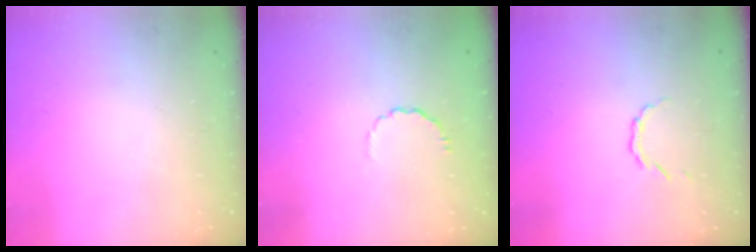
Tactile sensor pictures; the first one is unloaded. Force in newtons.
{"total": 3.5, "press": 3.2, "slide": 1.4}
{"total": 2.1, "press": 2.0, "slide": 0.7}